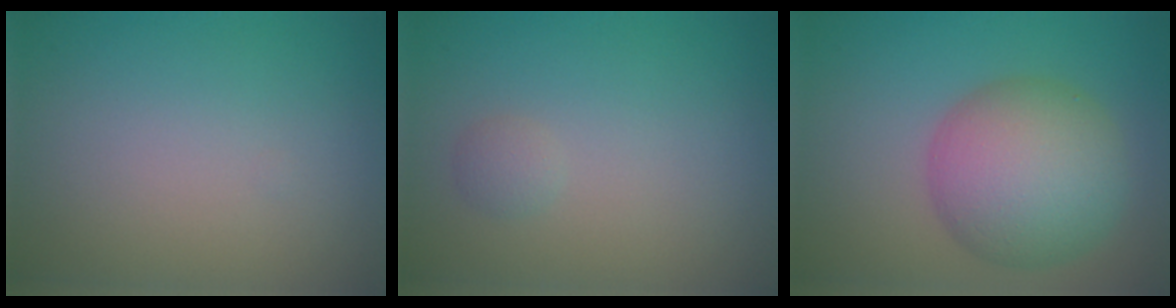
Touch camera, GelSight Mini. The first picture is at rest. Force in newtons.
{"total": 0.9, "press": 0.9, "slide": 0.0}
{"total": 8.4, "press": 8.4, "slide": 0.5}